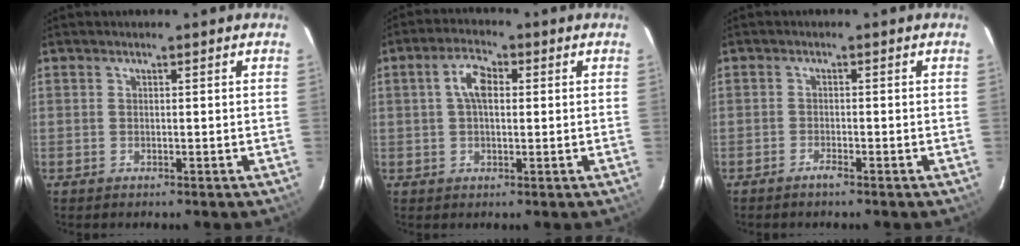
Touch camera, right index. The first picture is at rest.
{"total": 5.1, "force": [0.9, 2.7, 4.2], "torque": [-0.081, 0.016, 0.016]}
{"total": 1.4, "force": [-1.3, 0.2, 0.7], "torque": [-0.021, 0.000, -0.028]}